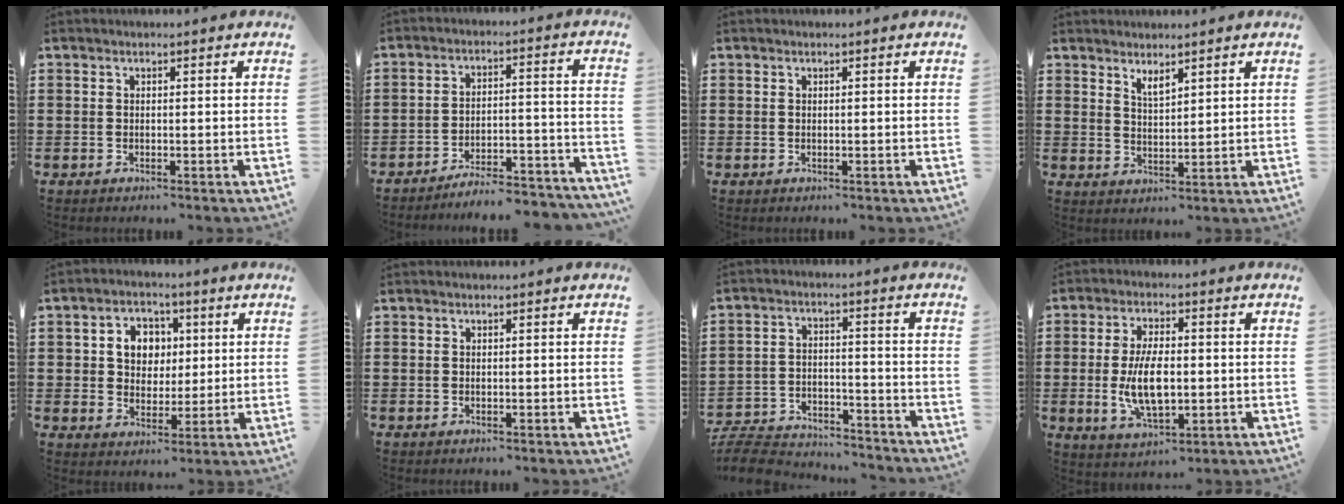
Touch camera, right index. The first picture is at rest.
{"total": 5.9, "force": [-5.8, 0.1, 1.4], "torque": [-0.021, 0.003, -0.114]}
{"total": 0.0}
{"total": 2.6, "force": [2.3, 0.6, 0.9], "torque": [-0.020, 0.001, 0.042]}
{"total": 6.1, "force": [1.3, 5.3, 2.8], "torque": [-0.070, 0.016, 0.018]}
{"total": 0.0}
{"total": 7.2, "force": [-7.0, 1.2, 1.4], "torque": [-0.042, 0.009, -0.141]}
{"total": 8.5, "force": [-0.7, 3.9, 7.6], "torque": [-0.159, -0.008, -0.020]}